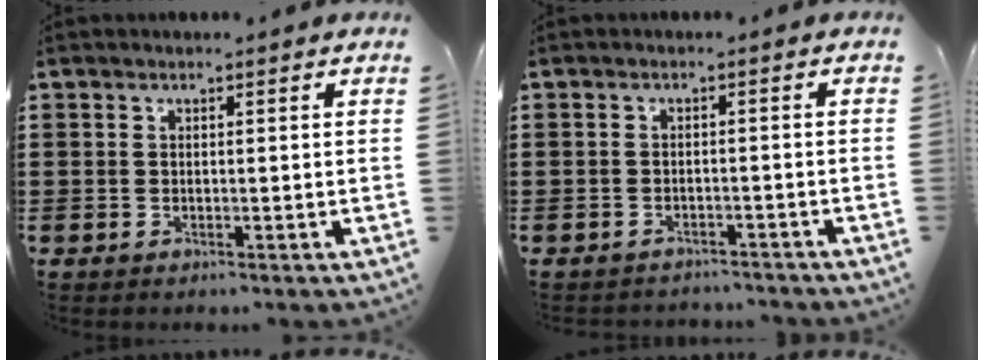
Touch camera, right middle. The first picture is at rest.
{"total": 1.8, "force": [-1.8, -0.1, -0.1], "torque": [-0.012, 0.000, -0.038]}